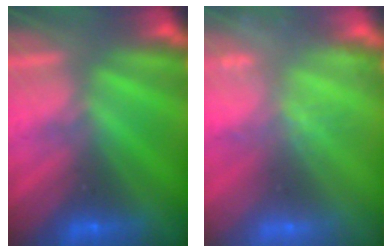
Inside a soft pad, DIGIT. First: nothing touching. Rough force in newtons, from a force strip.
{"total": 2.0}